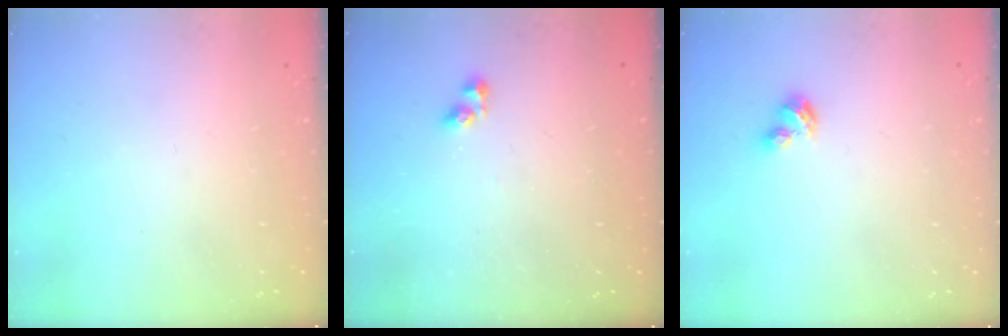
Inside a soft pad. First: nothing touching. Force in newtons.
{"total": 4.2, "press": 4.1, "slide": 0.2}
{"total": 2.9, "press": 2.8, "slide": 0.5}